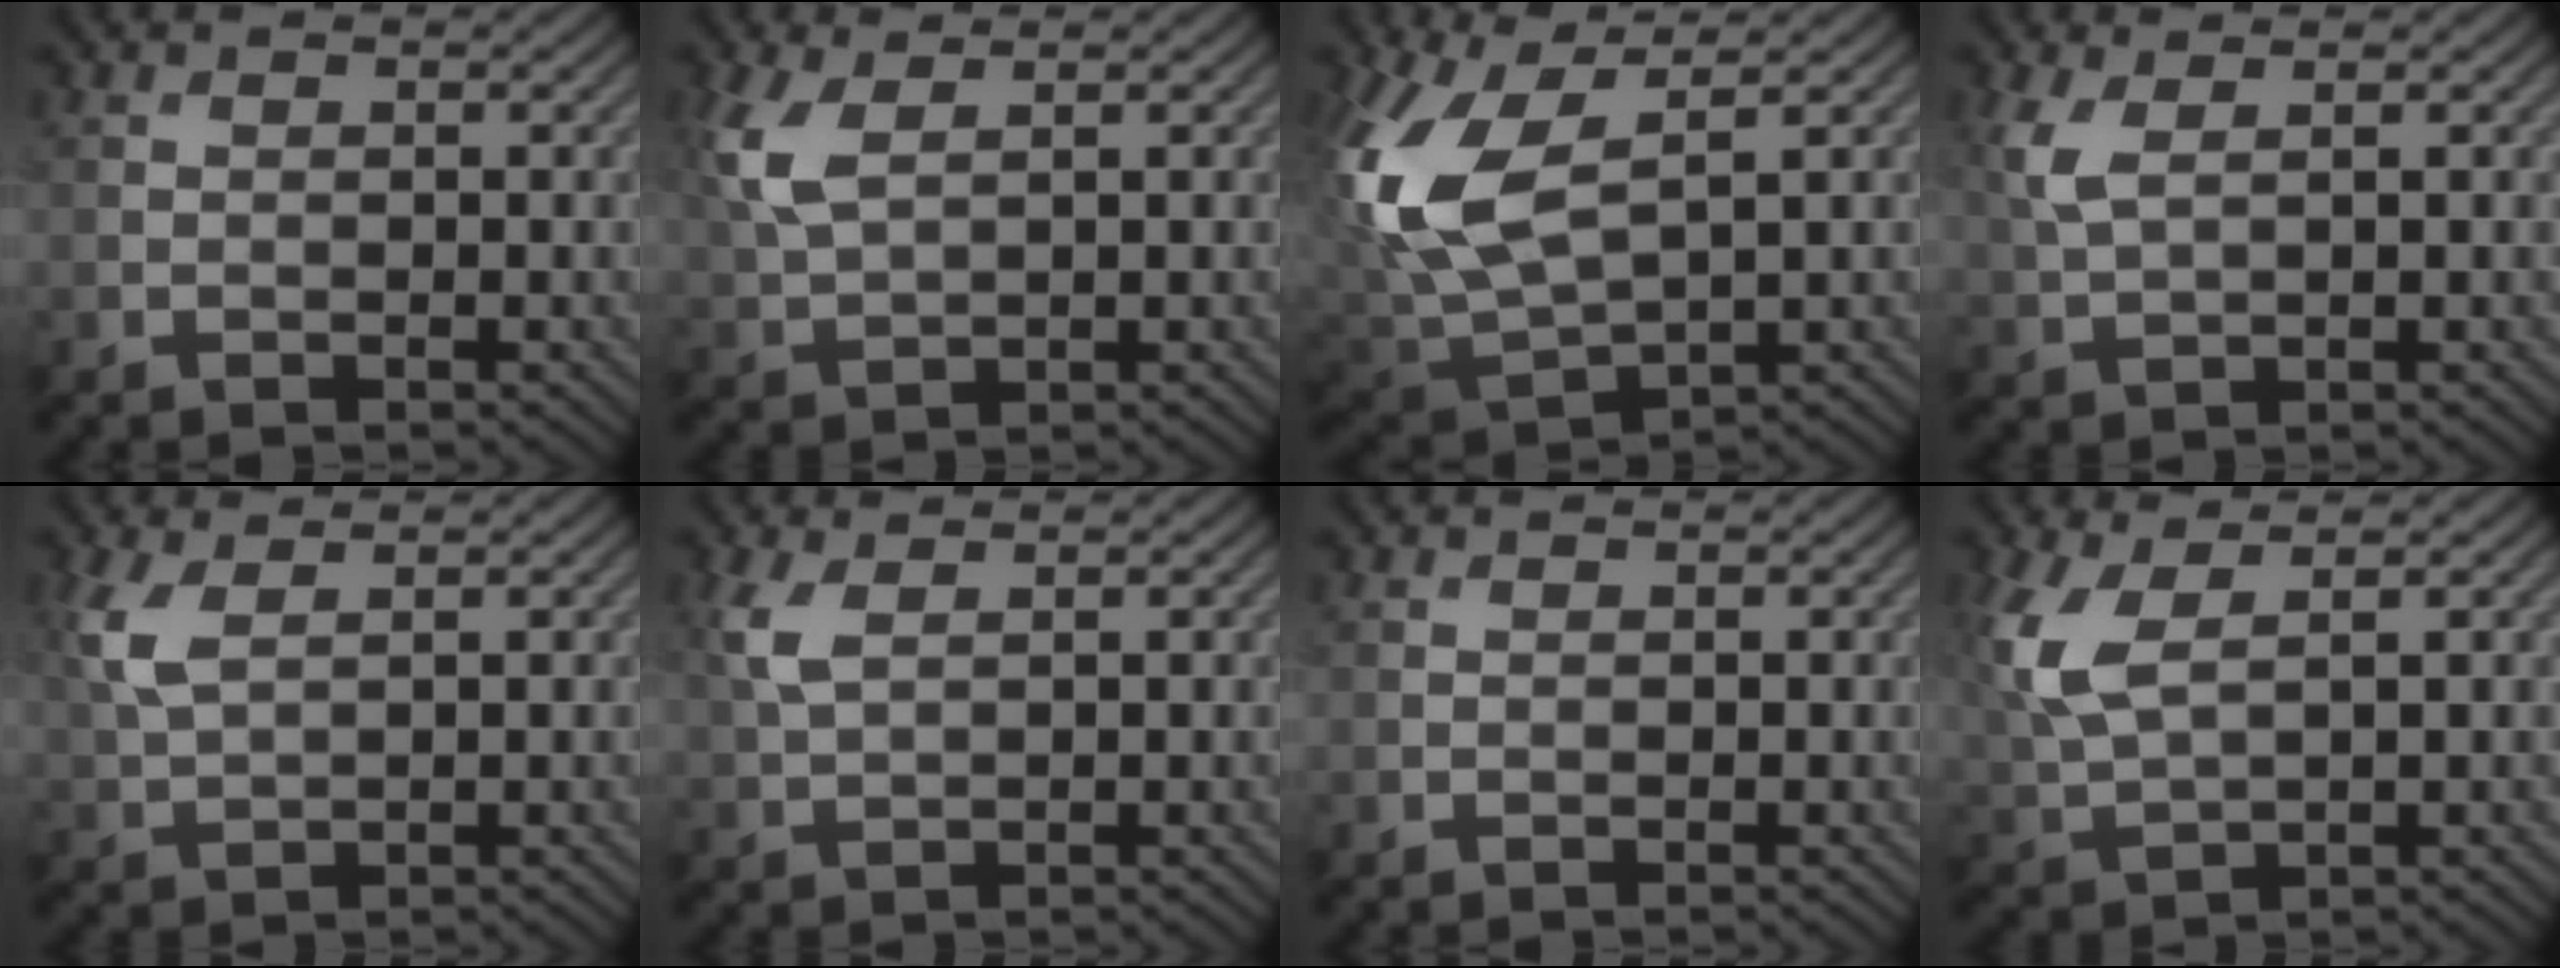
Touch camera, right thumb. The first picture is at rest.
{"total": 5.1, "force": [2.0, 2.4, 4.1], "torque": [-0.113, 0.007, 0.044]}
{"total": 12.2, "force": [3.2, 5.9, 10.1], "torque": [-0.261, -0.006, 0.072]}
{"total": 3.4, "force": [1.4, 1.4, 2.8], "torque": [-0.081, 0.003, 0.031]}
{"total": 4.3, "force": [1.7, 1.9, 3.4], "torque": [-0.098, 0.005, 0.036]}
{"total": 3.4, "force": [1.3, 1.5, 2.7], "torque": [-0.077, 0.005, 0.029]}
{"total": 0.0}
{"total": 6.8, "force": [2.3, 3.0, 5.7], "torque": [-0.156, 0.006, 0.046]}